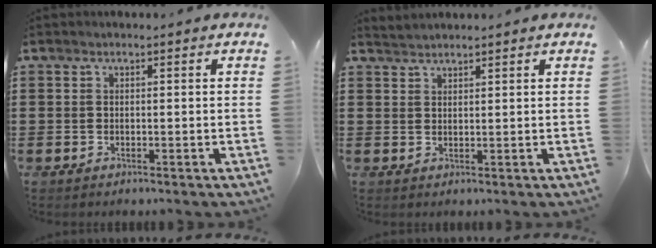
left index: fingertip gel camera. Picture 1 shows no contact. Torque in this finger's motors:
{"motor_torque": [2.14, 0.00, 0.00, 0.01]}